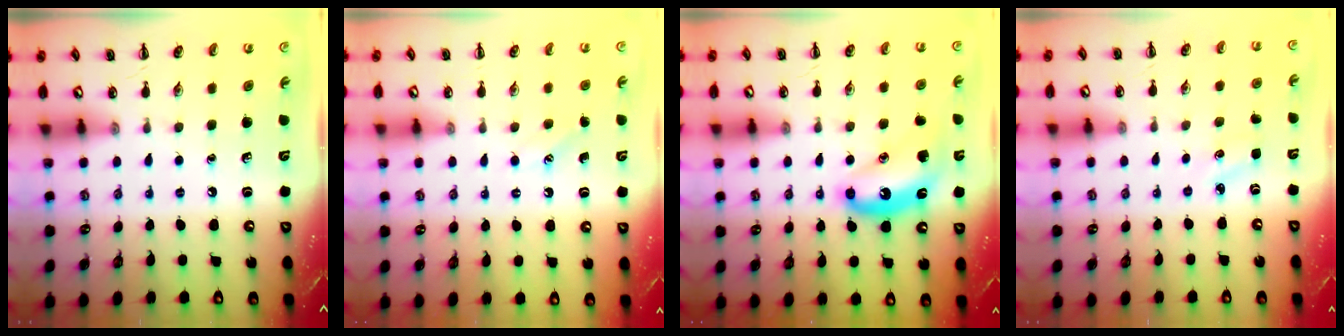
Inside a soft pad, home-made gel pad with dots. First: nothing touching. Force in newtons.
{"total": 2.5, "press": 2.5, "slide": 0.6}
{"total": 11.5, "press": 11.4, "slide": 1.2}
{"total": 2.7, "press": 2.6, "slide": 0.8}